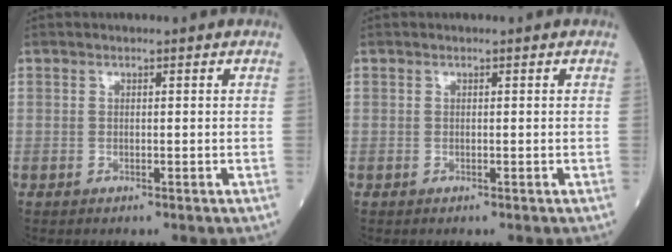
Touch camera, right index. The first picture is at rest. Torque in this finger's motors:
{"motor_torque": [0.00, 0.00, 0.00, 0.01]}